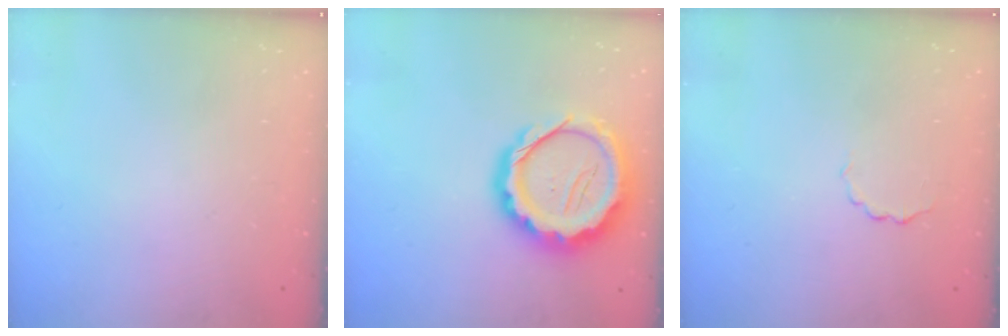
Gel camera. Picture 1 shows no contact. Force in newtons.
{"total": 15.3, "press": 15.0, "slide": 3.0}
{"total": 2.2, "press": 2.2, "slide": 0.6}